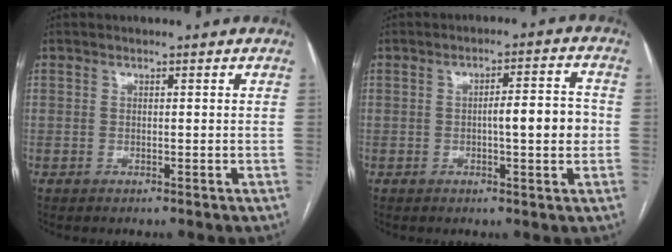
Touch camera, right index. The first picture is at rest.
{"total": 6.4, "force": [-0.5, 1.1, 6.3], "torque": [-0.091, 0.013, -0.006]}